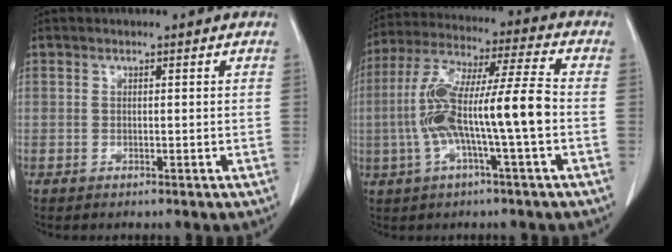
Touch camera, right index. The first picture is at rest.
{"total": 13.7, "force": [-2.3, 0.7, 13.5], "torque": [-0.268, 0.024, -0.045]}